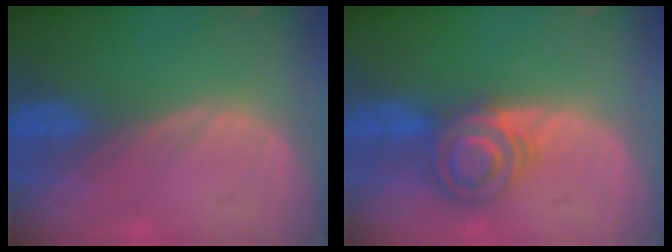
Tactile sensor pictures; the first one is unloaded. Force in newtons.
{"total": 6.3, "press": 6.1, "slide": 1.4}